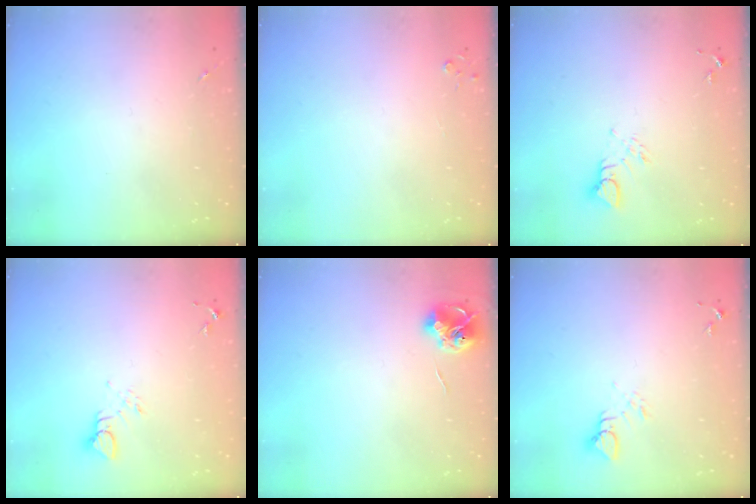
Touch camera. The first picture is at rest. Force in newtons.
{"total": 2.7, "press": 2.7, "slide": 0.3}
{"total": 3.8, "press": 3.8, "slide": 0.3}
{"total": 3.8, "press": 3.8, "slide": 0.5}
{"total": 7.3, "press": 7.3, "slide": 0.6}
{"total": 3.8, "press": 3.8, "slide": 0.2}